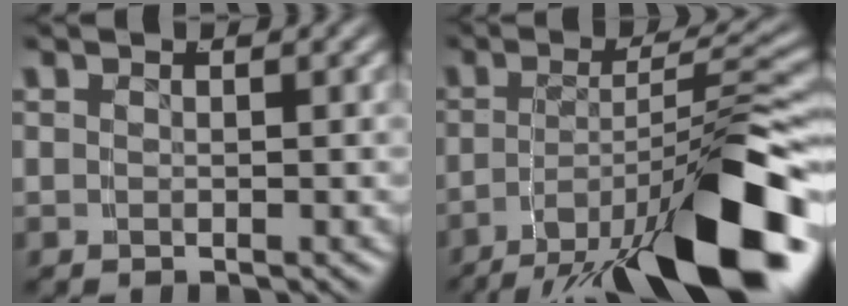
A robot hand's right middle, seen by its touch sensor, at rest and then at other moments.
{"total": 12.2, "force": [-6.0, 3.3, 10.0], "torque": [-0.140, 0.000, -0.087]}